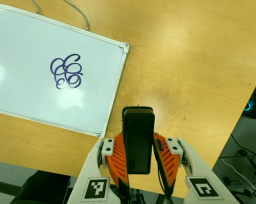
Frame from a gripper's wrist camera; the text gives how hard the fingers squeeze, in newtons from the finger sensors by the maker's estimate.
{"total": 4.2, "left": 2.8, "right": 5.7}